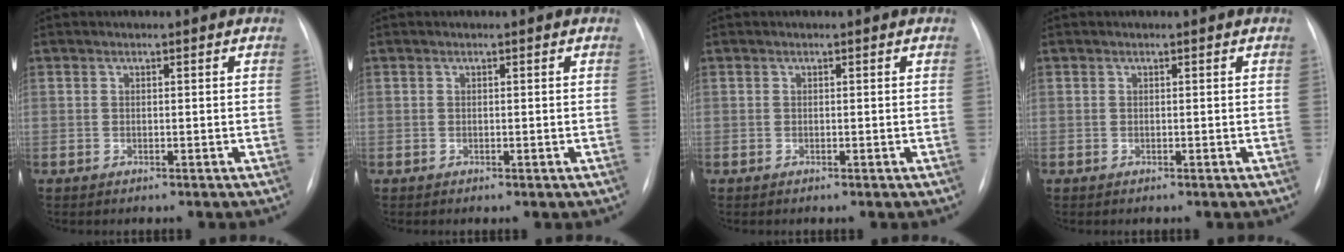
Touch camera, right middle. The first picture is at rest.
{"total": 0.0}
{"total": 0.0}
{"total": 0.0}